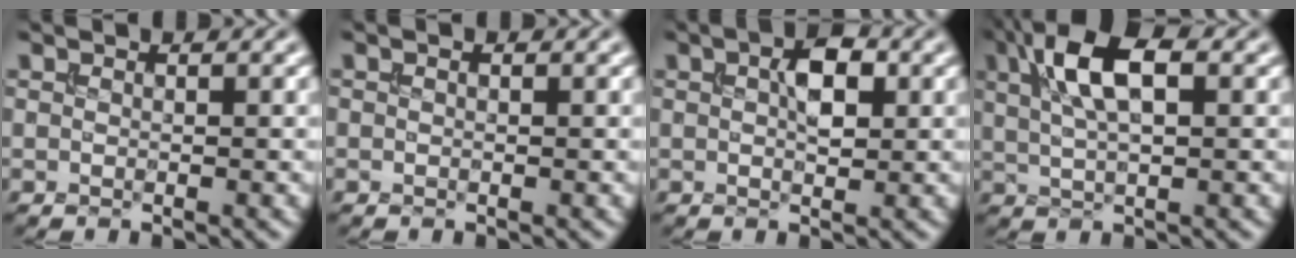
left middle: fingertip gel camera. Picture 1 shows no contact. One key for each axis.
{"total": 0.0}
{"total": 3.3, "fx": 0.6, "fy": 1.7, "fz": 2.7, "tx": -0.046, "ty": 0.007, "tz": 0.008}
{"total": 6.6, "fx": 2.2, "fy": 2.7, "fz": 5.6, "tx": -0.103, "ty": 0.014, "tz": 0.036}